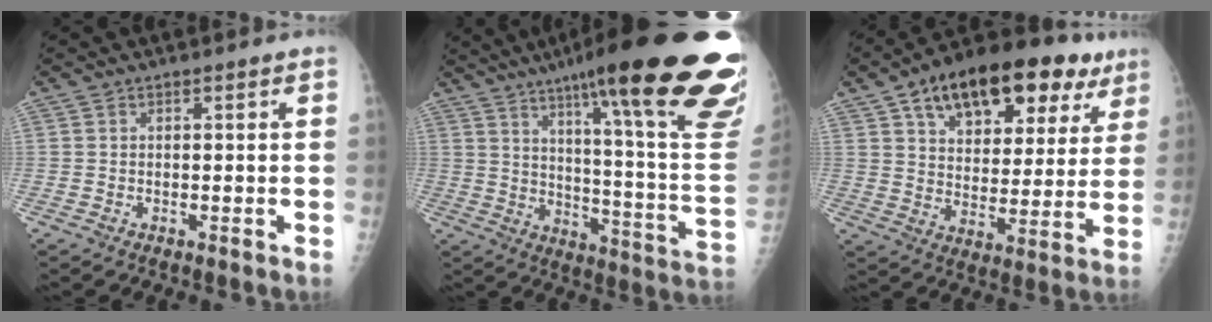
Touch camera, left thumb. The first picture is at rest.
{"total": 34.1, "force": [21.6, 4.5, 26.0], "torque": [-0.270, -0.082, 0.301]}
{"total": 24.7, "force": [13.3, 13.0, 16.3], "torque": [-0.208, 0.001, 0.200]}